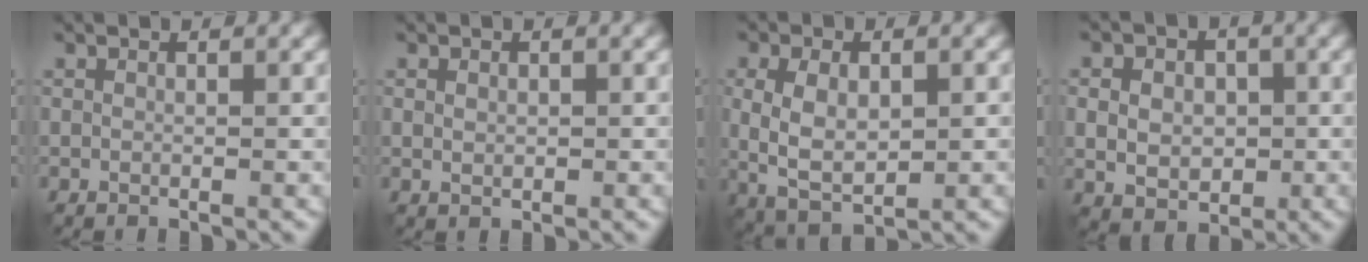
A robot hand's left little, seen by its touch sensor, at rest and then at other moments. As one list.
[{"total": 1.0, "force": [0.1, 0.7, 0.6], "torque": [-0.011, -0.001, 0.004]}, {"total": 5.7, "force": [-0.2, 3.2, 4.7], "torque": [-0.101, -0.003, 0.002]}, {"total": 5.1, "force": [0.1, 4.0, 3.1], "torque": [-0.045, 0.002, -0.005]}]